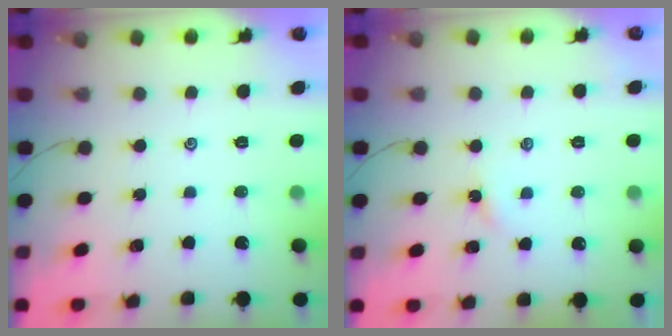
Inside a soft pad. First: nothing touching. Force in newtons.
{"total": 1.9, "press": 1.8, "slide": 0.3}